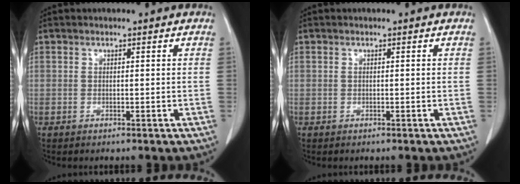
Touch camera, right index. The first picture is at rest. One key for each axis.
{"total": 0.0}